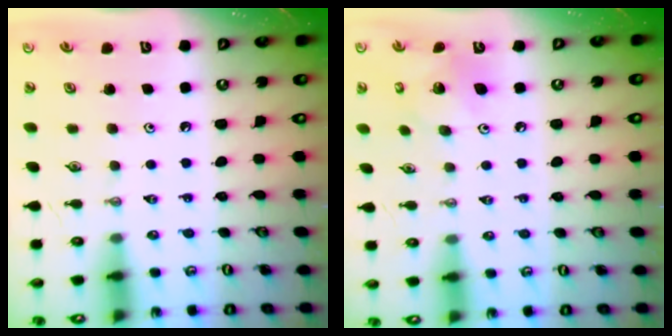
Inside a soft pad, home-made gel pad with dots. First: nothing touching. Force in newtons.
{"total": 8.5, "press": 8.4, "slide": 0.6}